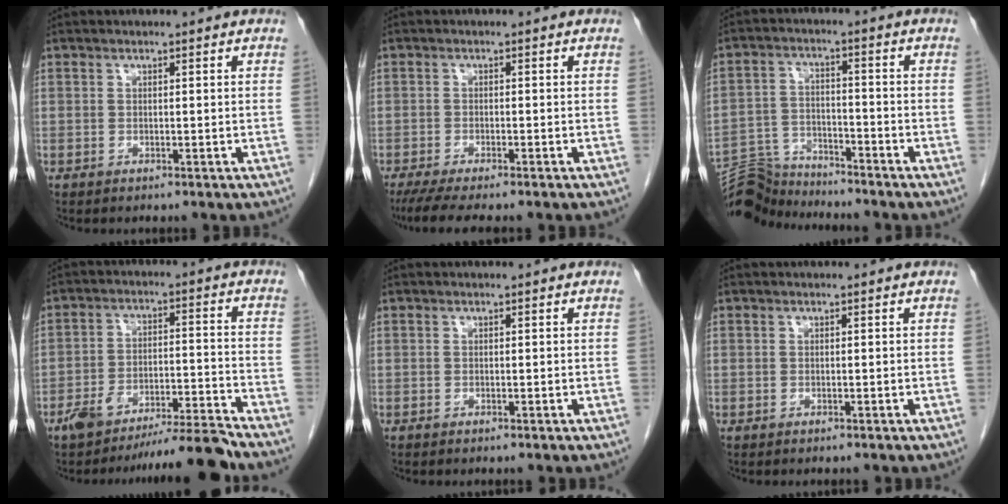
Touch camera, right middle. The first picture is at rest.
{"total": 6.7, "force": [-5.4, 0.6, 3.9], "torque": [-0.056, -0.015, -0.085]}
{"total": 8.4, "force": [-8.4, 0.8, -0.6], "torque": [0.003, 0.010, -0.156]}
{"total": 9.9, "force": [-9.1, -0.5, 3.9], "torque": [-0.052, 0.016, -0.152]}
{"total": 0.0}
{"total": 0.0}